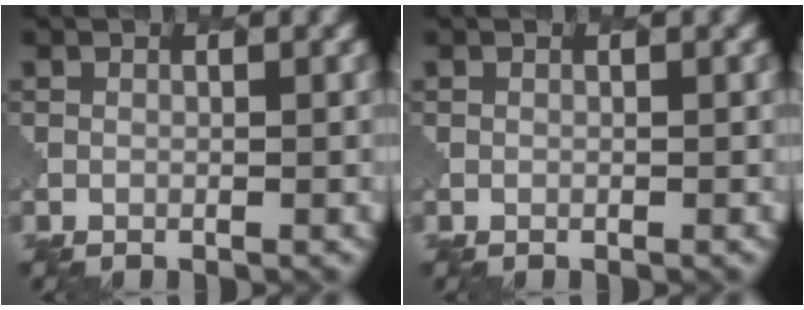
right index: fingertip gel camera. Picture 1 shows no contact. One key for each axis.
{"total": 0.0}